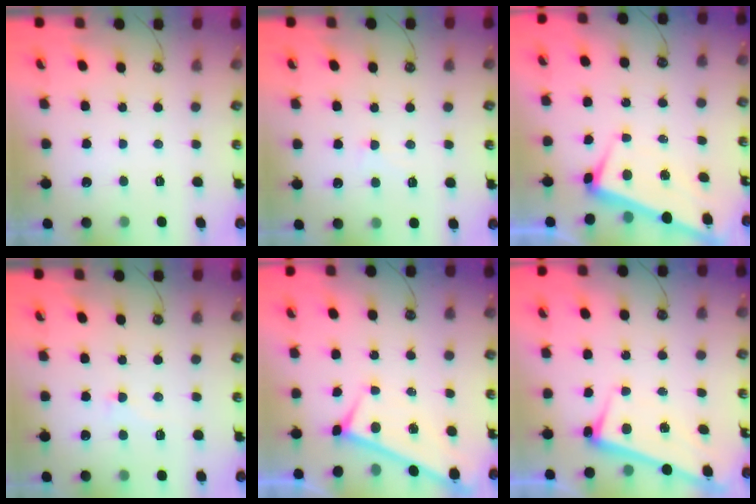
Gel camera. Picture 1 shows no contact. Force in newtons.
{"total": 1.0, "press": 0.8, "slide": 0.5}
{"total": 1.9, "press": 1.8, "slide": 0.6}
{"total": 3.0, "press": 2.9, "slide": 0.7}
{"total": 0.0}
{"total": 2.8, "press": 2.8, "slide": 0.4}